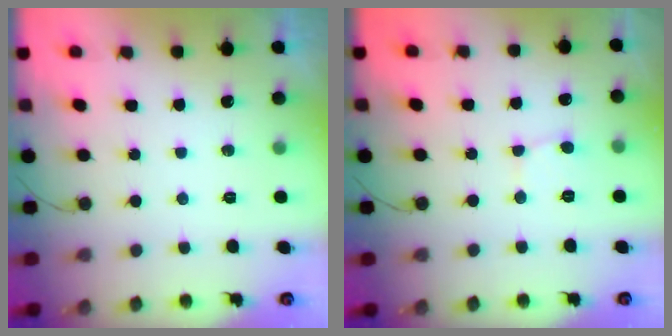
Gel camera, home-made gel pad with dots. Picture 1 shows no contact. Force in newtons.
{"total": 3.1, "press": 3.1, "slide": 0.3}